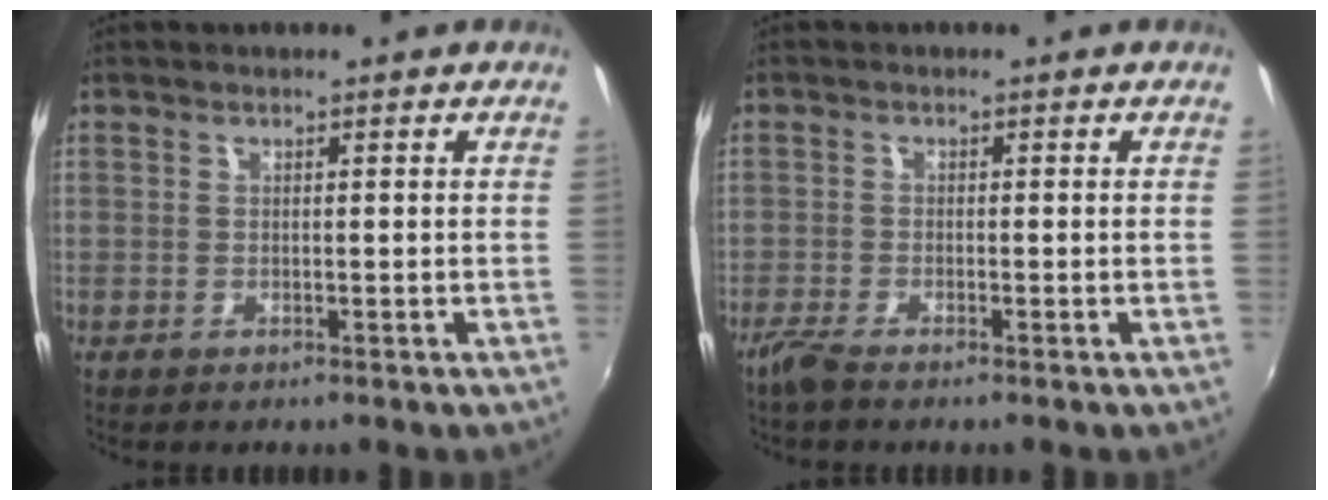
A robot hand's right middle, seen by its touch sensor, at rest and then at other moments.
{"total": 2.8, "force": [-2.3, 0.4, 1.5], "torque": [-0.046, -0.007, -0.050]}